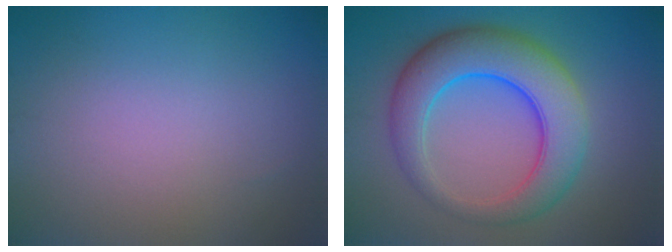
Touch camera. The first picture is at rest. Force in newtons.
{"total": 8.2, "press": 8.2, "slide": 0.0}